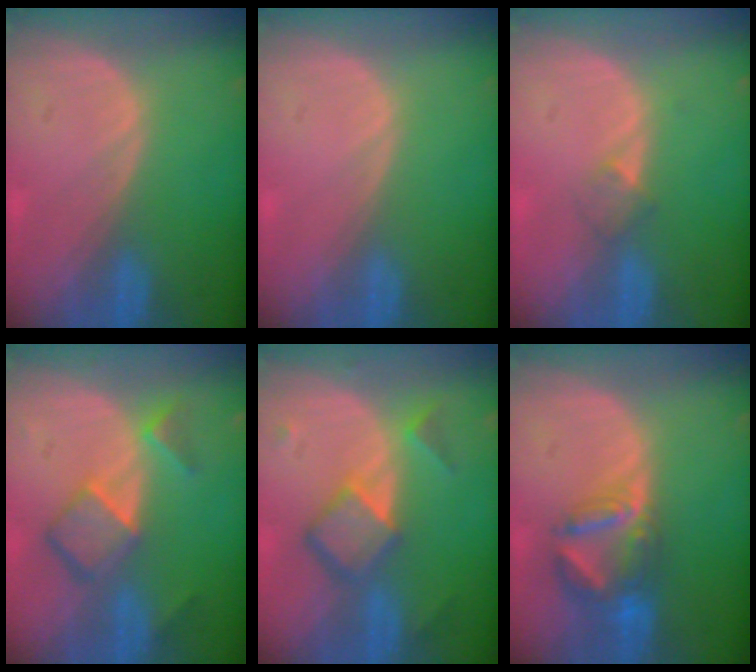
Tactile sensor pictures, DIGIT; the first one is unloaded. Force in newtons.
{"total": 0.0}
{"total": 2.1, "press": 1.8, "slide": 1.0}
{"total": 6.9, "press": 6.0, "slide": 3.5}
{"total": 6.9, "press": 6.0, "slide": 3.5}
{"total": 7.1, "press": 6.4, "slide": 3.2}